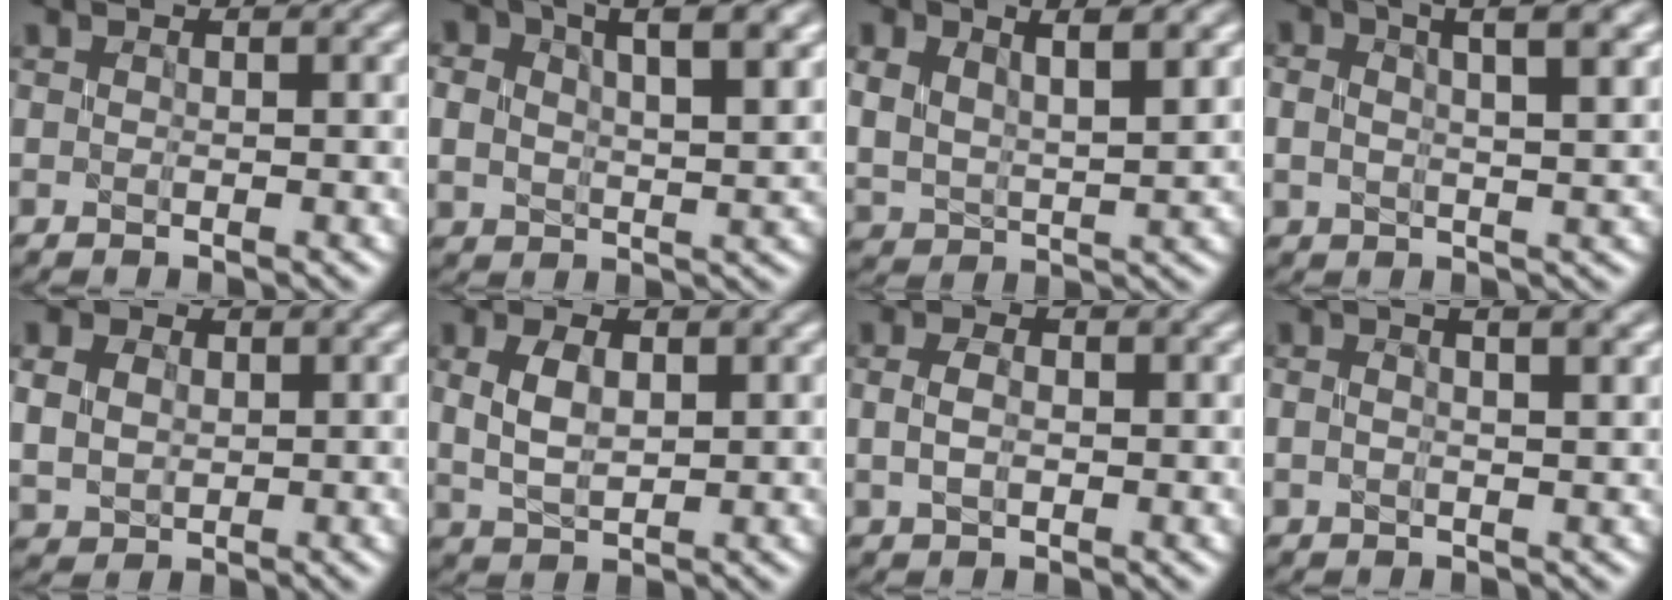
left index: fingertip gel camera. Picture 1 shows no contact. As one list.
[{"total": 8.7, "force": [3.9, 4.6, 6.3], "torque": [-0.092, 0.014, 0.054]}, {"total": 6.4, "force": [3.1, 3.0, 4.7], "torque": [-0.089, -0.001, 0.054]}, {"total": 7.0, "force": [3.4, 2.7, 5.4], "torque": [-0.070, 0.022, 0.034]}, {"total": 5.3, "force": [1.8, 4.1, 2.9], "torque": [-0.076, 0.018, 0.021]}, {"total": 3.5, "force": [0.8, 2.1, 2.8], "torque": [-0.068, 0.002, 0.021]}, {"total": 2.1, "force": [0.1, 1.4, 1.6], "torque": [-0.046, 0.002, 0.006]}, {"total": 5.7, "force": [2.5, 2.4, 4.5], "torque": [-0.049, 0.023, 0.004]}]